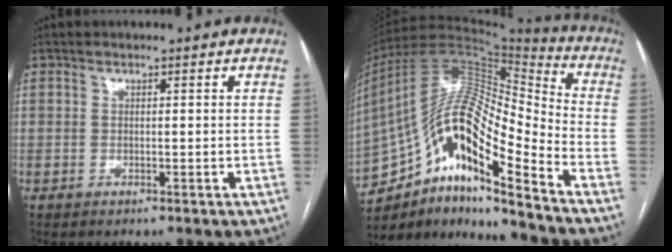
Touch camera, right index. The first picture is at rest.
{"total": 18.8, "force": [-10.6, 3.8, 15.0], "torque": [-0.290, 0.038, -0.184]}